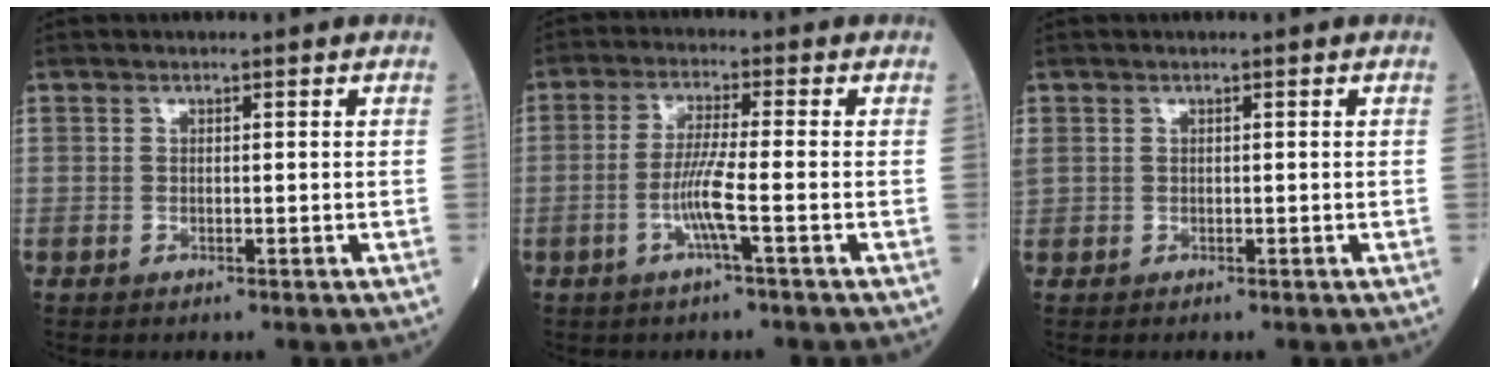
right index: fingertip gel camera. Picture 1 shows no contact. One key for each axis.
{"total": 5.5, "fx": -1.8, "fy": -0.6, "fz": 5.1, "tx": -0.106, "ty": -0.005, "tz": -0.038}
{"total": 1.4, "fx": 0.2, "fy": 1.2, "fz": 0.6, "tx": -0.031, "ty": 0.018, "tz": 0.006}